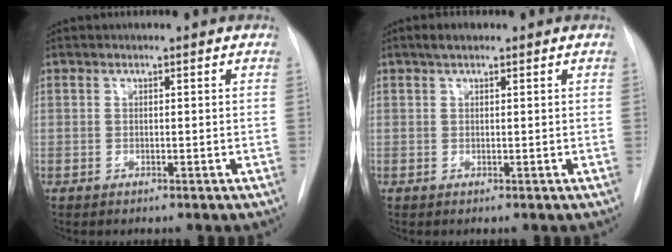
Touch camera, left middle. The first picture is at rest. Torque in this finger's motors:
{"motor_torque": [0.38, -0.35, -0.04, 0.00]}